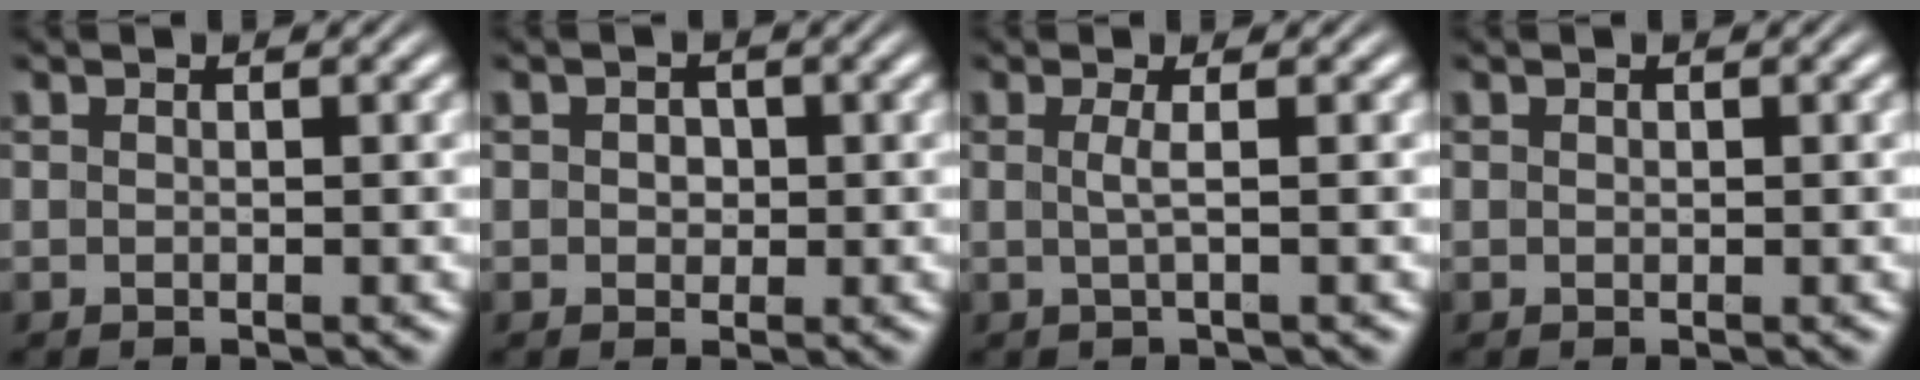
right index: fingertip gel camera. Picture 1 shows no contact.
{"total": 1.1, "force": [0.0, 1.0, 0.4], "torque": [-0.009, -0.005, 0.002]}
{"total": 1.5, "force": [0.0, -0.4, 1.4], "torque": [-0.032, -0.006, 0.003]}
{"total": 0.0}